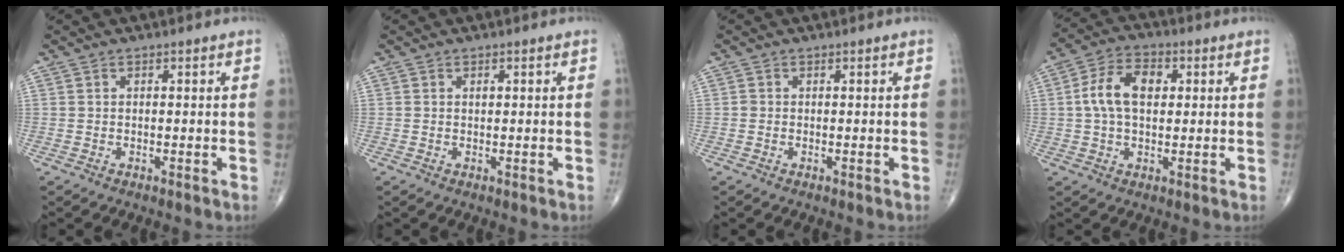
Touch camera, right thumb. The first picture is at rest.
{"total": 0.6, "force": [0.2, 0.3, 0.4], "torque": [-0.004, 0.000, 0.004]}
{"total": 0.5, "force": [-0.1, 0.5, 0.1], "torque": [0.000, 0.002, -0.003]}
{"total": 9.2, "force": [1.3, 5.6, 7.1], "torque": [-0.129, 0.018, 0.020]}